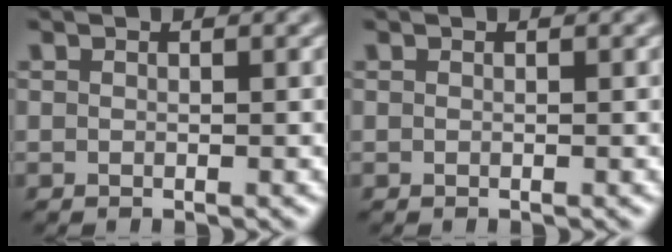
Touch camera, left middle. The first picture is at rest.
{"total": 0.0}